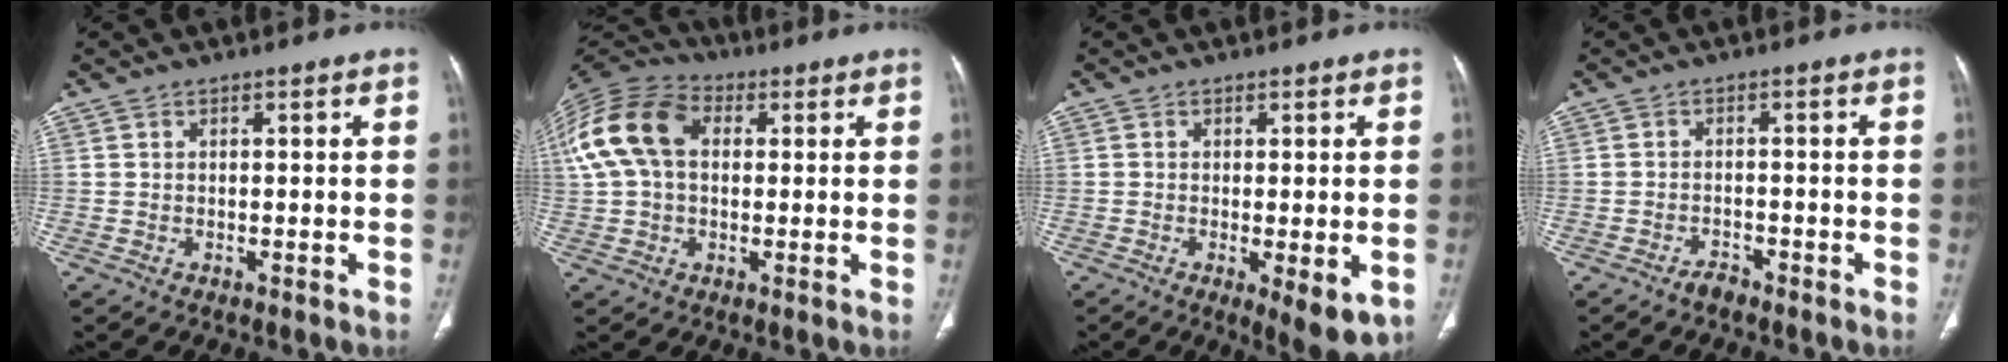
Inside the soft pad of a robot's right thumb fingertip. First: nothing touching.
{"total": 14.9, "force": [2.8, 10.2, 10.5], "torque": [-0.211, 0.033, 0.045]}
{"total": 6.6, "force": [-1.8, 2.0, 6.0], "torque": [-0.089, -0.021, -0.023]}
{"total": 1.8, "force": [-1.7, 0.6, 0.5], "torque": [-0.012, 0.008, -0.029]}